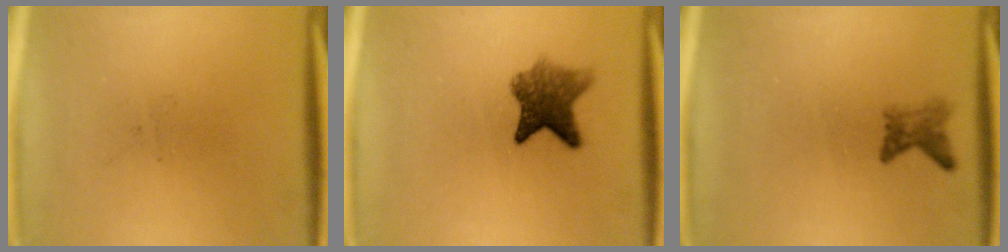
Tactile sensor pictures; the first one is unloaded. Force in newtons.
{"total": 6.2}
{"total": 1.9}